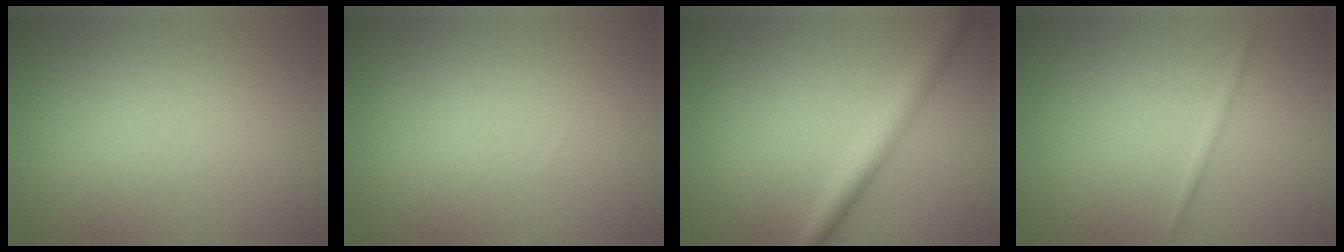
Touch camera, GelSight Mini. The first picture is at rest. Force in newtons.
{"total": 0.0}
{"total": 3.4, "press": 3.4, "slide": 0.0}
{"total": 0.8, "press": 0.8, "slide": 0.0}